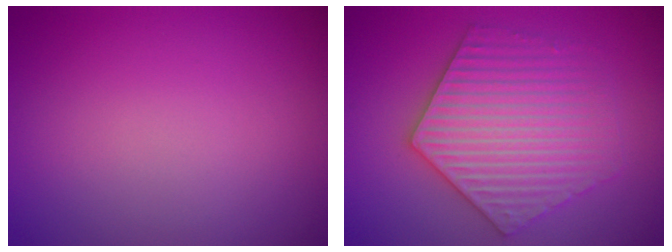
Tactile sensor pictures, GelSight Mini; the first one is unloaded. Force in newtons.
{"total": 6.1, "press": 6.1, "slide": 0.9}